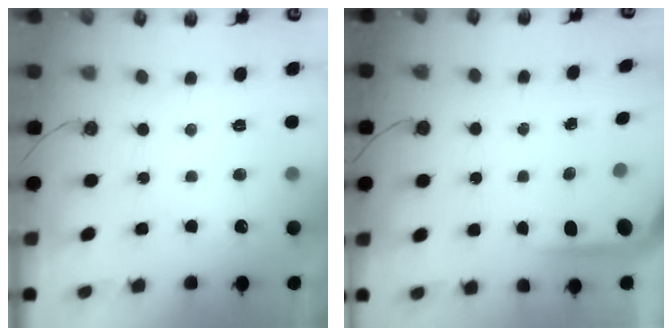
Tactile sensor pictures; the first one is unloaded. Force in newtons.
{"total": 4.7, "press": 4.6, "slide": 0.7}